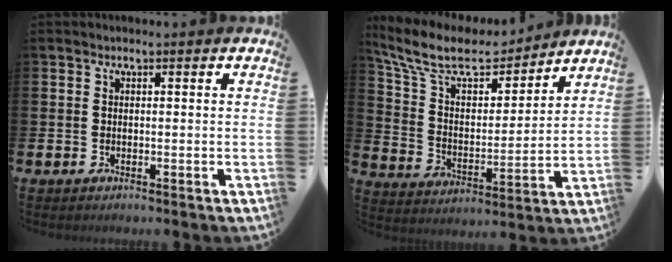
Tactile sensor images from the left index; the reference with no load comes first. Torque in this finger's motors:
{"motor_torque": [1.06, -1.08, 0.40, 0.07]}